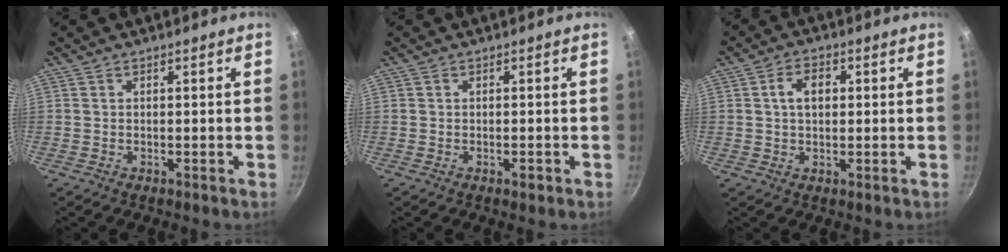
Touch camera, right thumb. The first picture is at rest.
{"total": 1.3, "force": [-0.6, 0.6, 1.0], "torque": [-0.014, 0.003, -0.011]}
{"total": 4.9, "force": [0.8, 3.2, 3.5], "torque": [-0.047, 0.010, 0.010]}